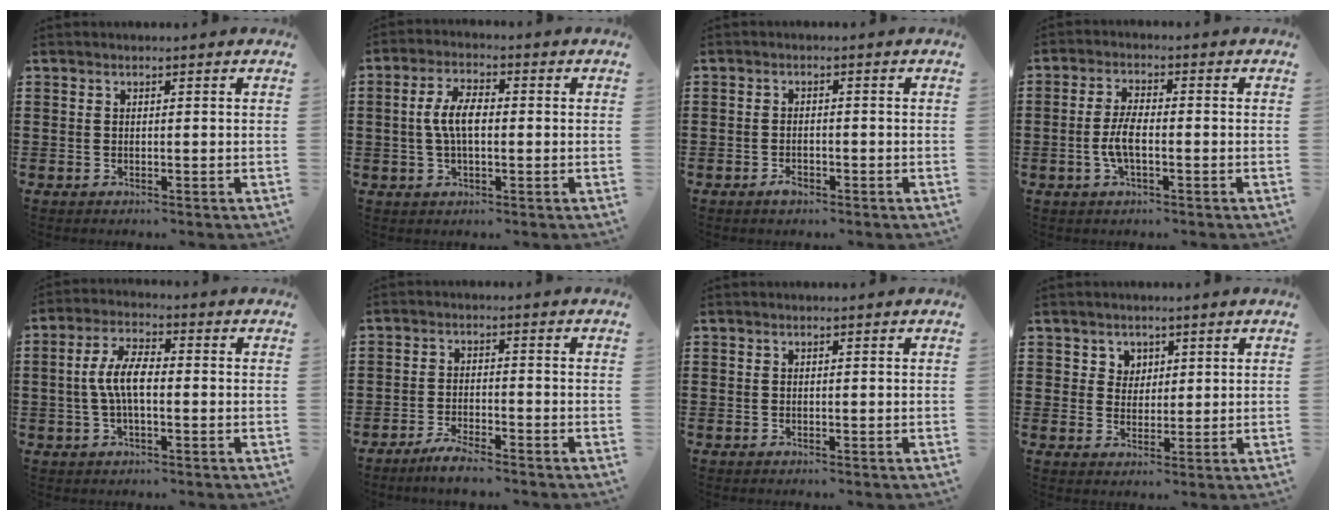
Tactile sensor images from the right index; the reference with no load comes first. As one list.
[{"total": 5.9, "force": [0.0, 2.4, 5.4], "torque": [-0.115, 0.001, -0.005]}, {"total": 1.8, "force": [-1.1, 0.8, 1.2], "torque": [-0.023, -0.001, -0.022]}, {"total": 4.5, "force": [-1.1, 1.5, 4.0], "torque": [-0.092, 0.000, -0.025]}, {"total": 6.5, "force": [-0.4, 2.4, 6.1], "torque": [-0.130, 0.000, -0.012]}, {"total": 3.2, "force": [-3.0, 0.0, 1.0], "torque": [-0.021, 0.005, -0.059]}, {"total": 0.0}, {"total": 3.0, "force": [1.7, 2.5, 0.2], "torque": [-0.020, 0.007, 0.033]}]